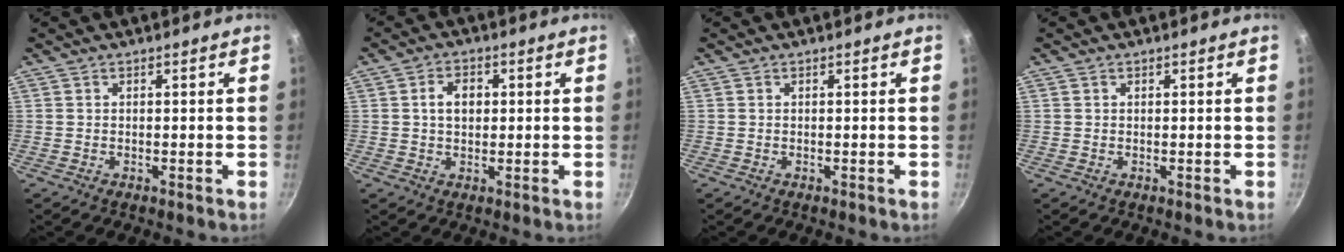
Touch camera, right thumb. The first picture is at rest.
{"total": 4.6, "force": [0.6, 3.3, 3.1], "torque": [-0.036, 0.008, 0.008]}
{"total": 0.0}
{"total": 0.0}